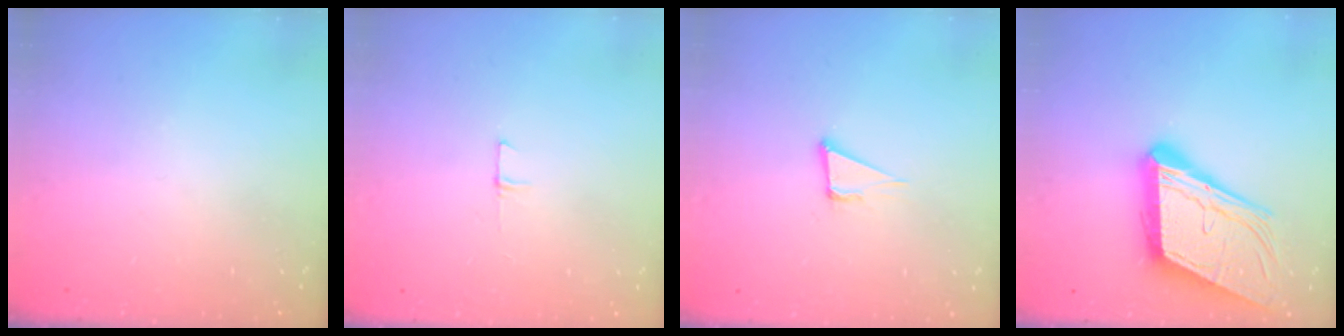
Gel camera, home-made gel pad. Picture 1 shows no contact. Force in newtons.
{"total": 5.1, "press": 5.1, "slide": 0.4}
{"total": 5.0, "press": 4.0, "slide": 3.1}
{"total": 20.4, "press": 20.0, "slide": 3.9}